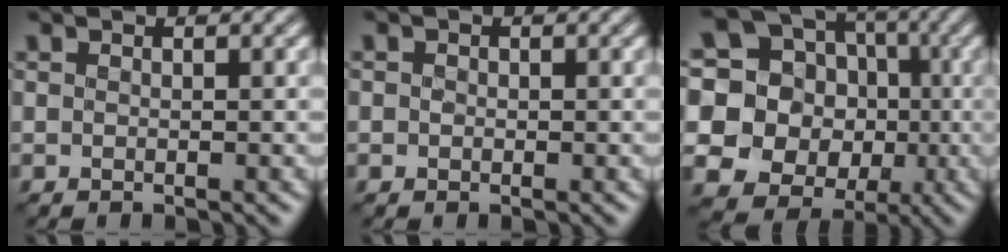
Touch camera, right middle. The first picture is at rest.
{"total": 0.6, "force": [0.0, 0.6, 0.2], "torque": [-0.001, -0.003, -0.003]}
{"total": 17.9, "force": [1.6, 16.9, 5.6], "torque": [-0.173, 0.032, -0.002]}